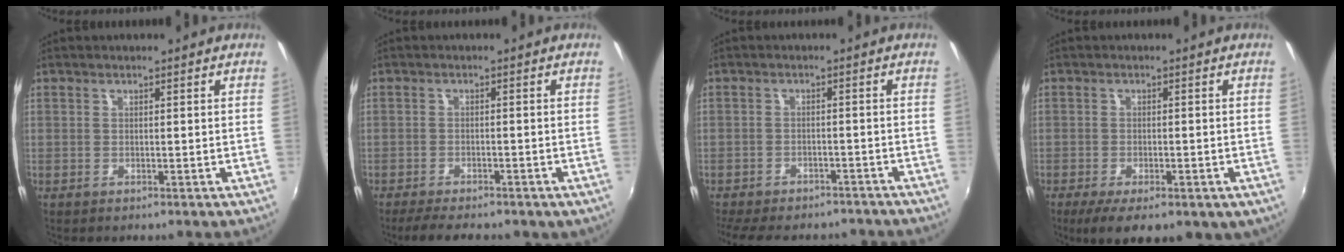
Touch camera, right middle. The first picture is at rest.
{"total": 8.4, "force": [-6.5, 3.0, 4.5], "torque": [-0.097, -0.017, -0.094]}
{"total": 12.9, "force": [-10.6, 5.4, 4.9], "torque": [-0.120, -0.002, -0.147]}
{"total": 9.6, "force": [-5.2, 4.1, 7.0], "torque": [-0.140, -0.038, -0.071]}